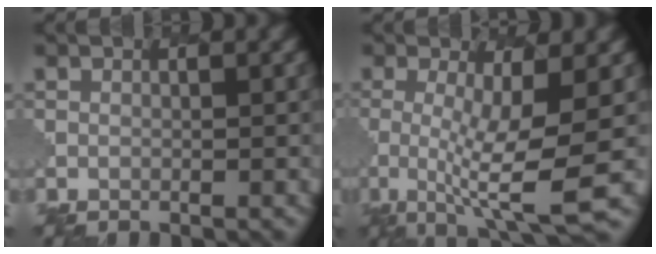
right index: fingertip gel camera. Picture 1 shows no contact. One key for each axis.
{"total": 6.9, "fx": -0.7, "fy": 1.4, "fz": 6.8, "tx": -0.119, "ty": -0.014, "tz": -0.015}